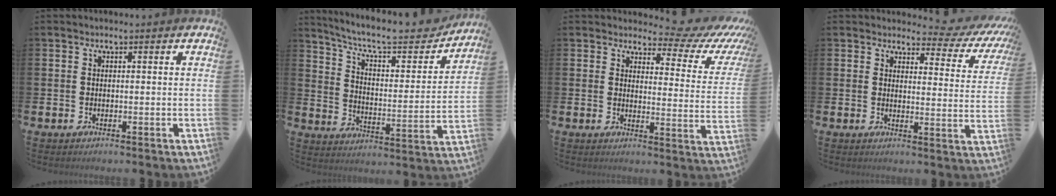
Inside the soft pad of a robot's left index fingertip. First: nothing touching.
{"total": 9.3, "force": [8.1, 2.4, 3.7], "torque": [-0.099, -0.055, 0.136]}
{"total": 4.9, "force": [4.0, 2.2, 1.9], "torque": [-0.022, -0.043, 0.055]}
{"total": 3.5, "force": [2.8, 1.8, 1.2], "torque": [-0.017, -0.029, 0.037]}